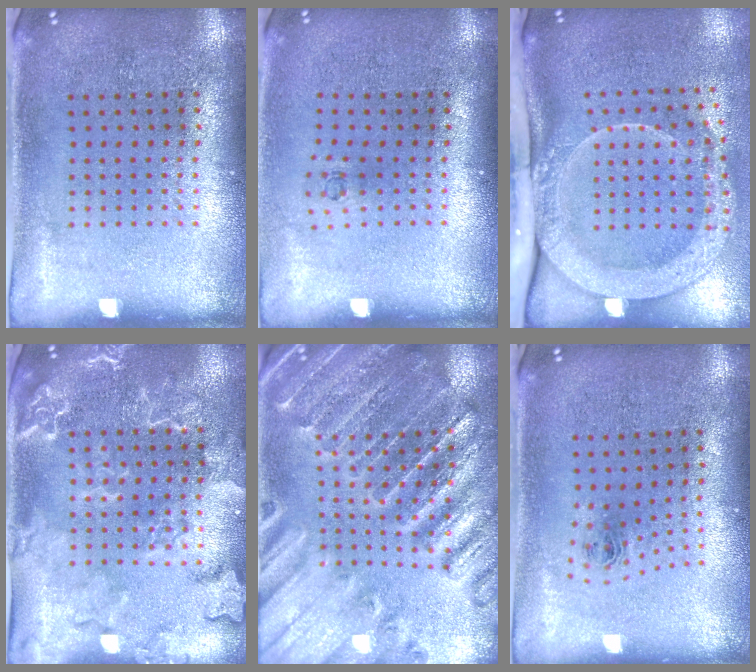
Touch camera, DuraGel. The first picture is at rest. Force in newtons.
{"total": 0.6, "press": 0.2, "slide": 0.5}
{"total": 3.1, "press": 2.2, "slide": 2.1}
{"total": 2.5, "press": 2.4, "slide": 0.7}
{"total": 2.8, "press": 2.8, "slide": 0.4}
{"total": 0.9, "press": 0.3, "slide": 0.8}